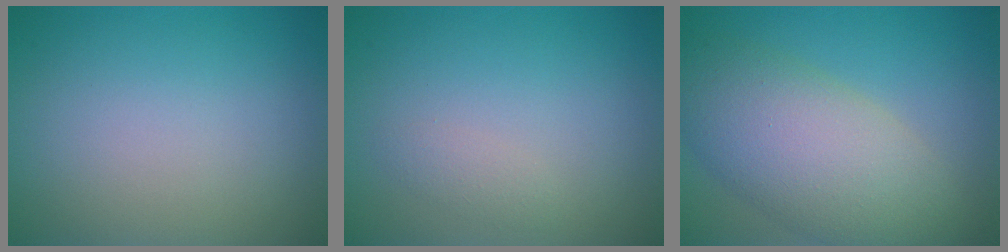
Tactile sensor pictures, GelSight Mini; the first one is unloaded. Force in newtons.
{"total": 1.0, "press": 1.0, "slide": 0.0}
{"total": 8.6, "press": 8.6, "slide": 0.5}